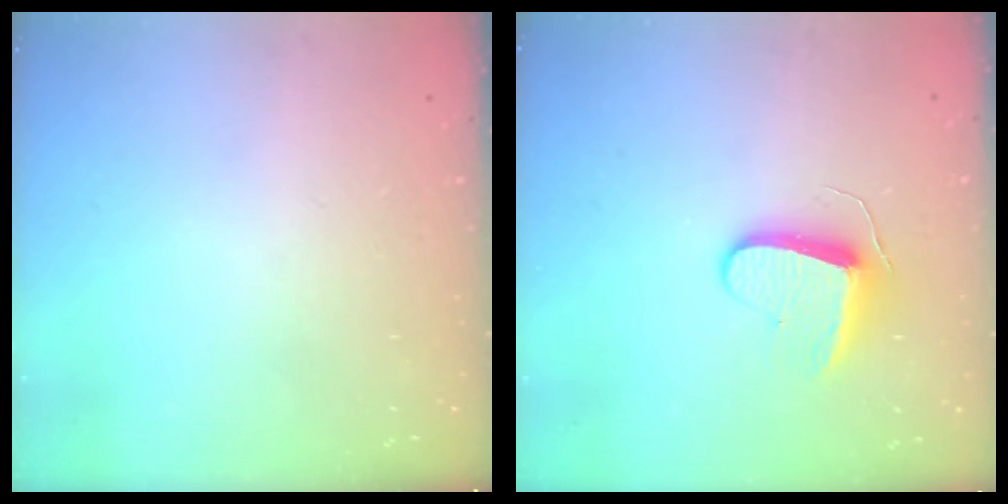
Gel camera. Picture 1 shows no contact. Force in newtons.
{"total": 8.9, "press": 8.9, "slide": 0.7}